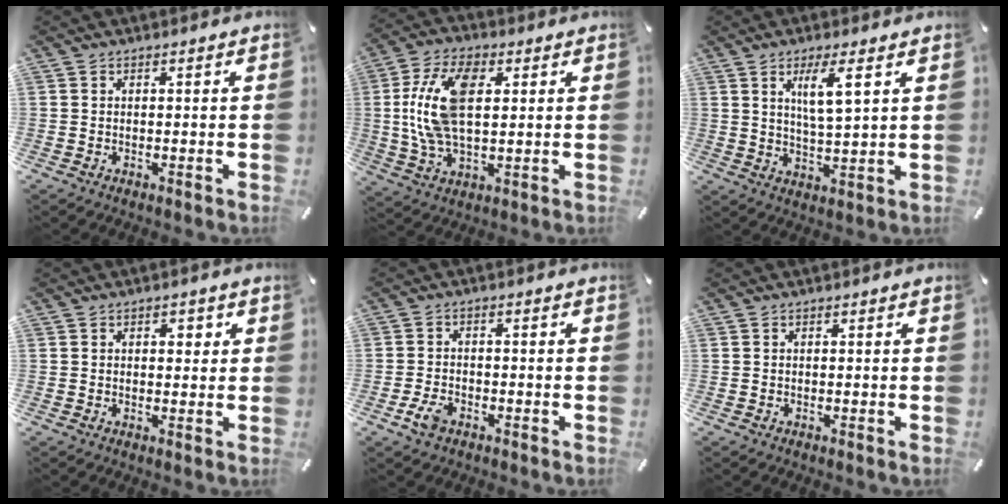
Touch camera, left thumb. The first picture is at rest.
{"total": 15.1, "force": [2.7, 8.5, 12.2], "torque": [-0.271, 0.005, 0.045]}
{"total": 7.4, "force": [3.6, 1.1, 6.4], "torque": [-0.119, -0.005, 0.056]}
{"total": 2.0, "force": [0.7, 1.5, 1.1], "torque": [-0.009, 0.001, 0.005]}
{"total": 4.1, "force": [-2.3, 2.4, 2.4], "torque": [-0.059, 0.005, -0.046]}
{"total": 0.0}